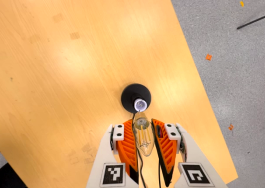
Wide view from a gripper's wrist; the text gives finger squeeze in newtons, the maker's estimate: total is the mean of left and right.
{"total": 18.7, "left": 20.6, "right": 16.7}